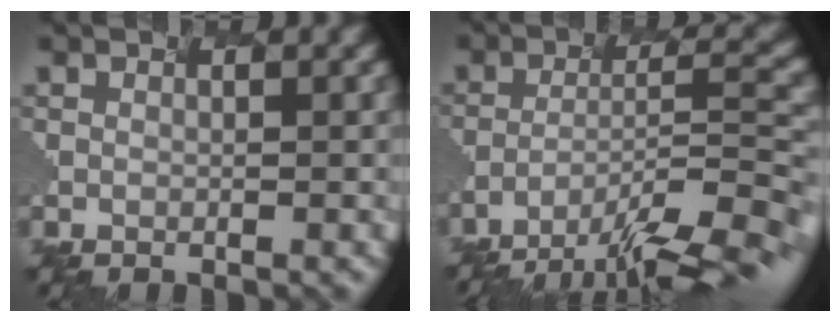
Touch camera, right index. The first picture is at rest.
{"total": 11.0, "force": [-9.1, 1.2, 6.1], "torque": [-0.103, 0.008, -0.133]}